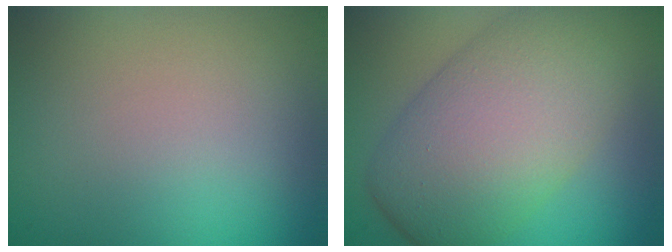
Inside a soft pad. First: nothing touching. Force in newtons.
{"total": 10.8, "press": 10.8, "slide": 0.4}